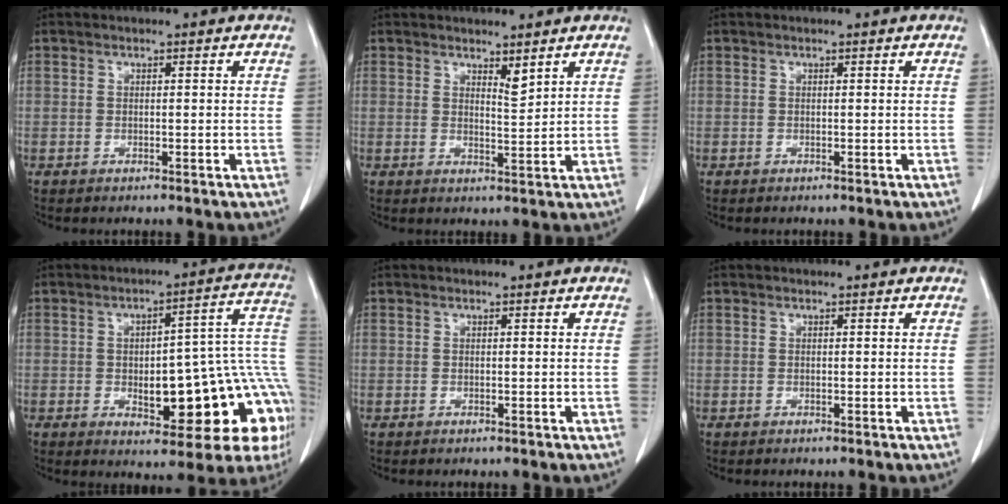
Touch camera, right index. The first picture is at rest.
{"total": 2.2, "force": [1.8, 0.3, 1.4], "torque": [-0.028, -0.012, 0.036]}
{"total": 0.0}
{"total": 20.1, "force": [-4.7, 6.0, 18.6], "torque": [-0.151, 0.042, -0.043]}
{"total": 0.0}
{"total": 0.0}